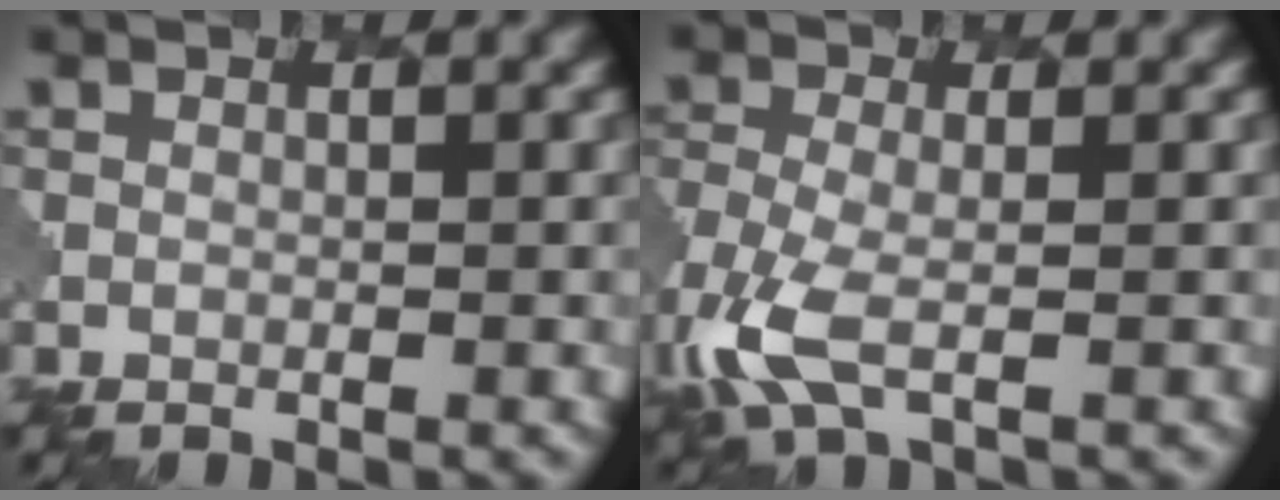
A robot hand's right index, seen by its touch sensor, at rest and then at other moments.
{"total": 5.3, "force": [-2.3, 2.3, 4.2], "torque": [-0.112, -0.010, -0.058]}